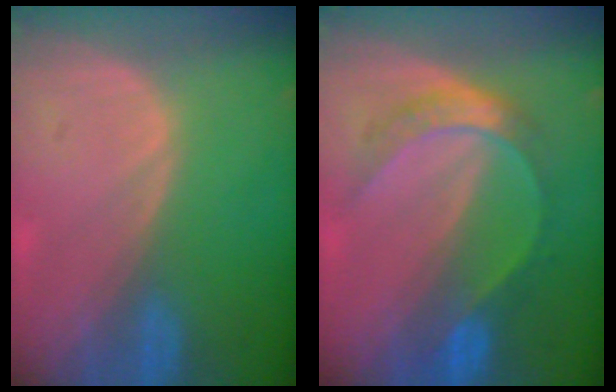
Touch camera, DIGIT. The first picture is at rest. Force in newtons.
{"total": 6.1, "press": 6.1, "slide": 0.3}